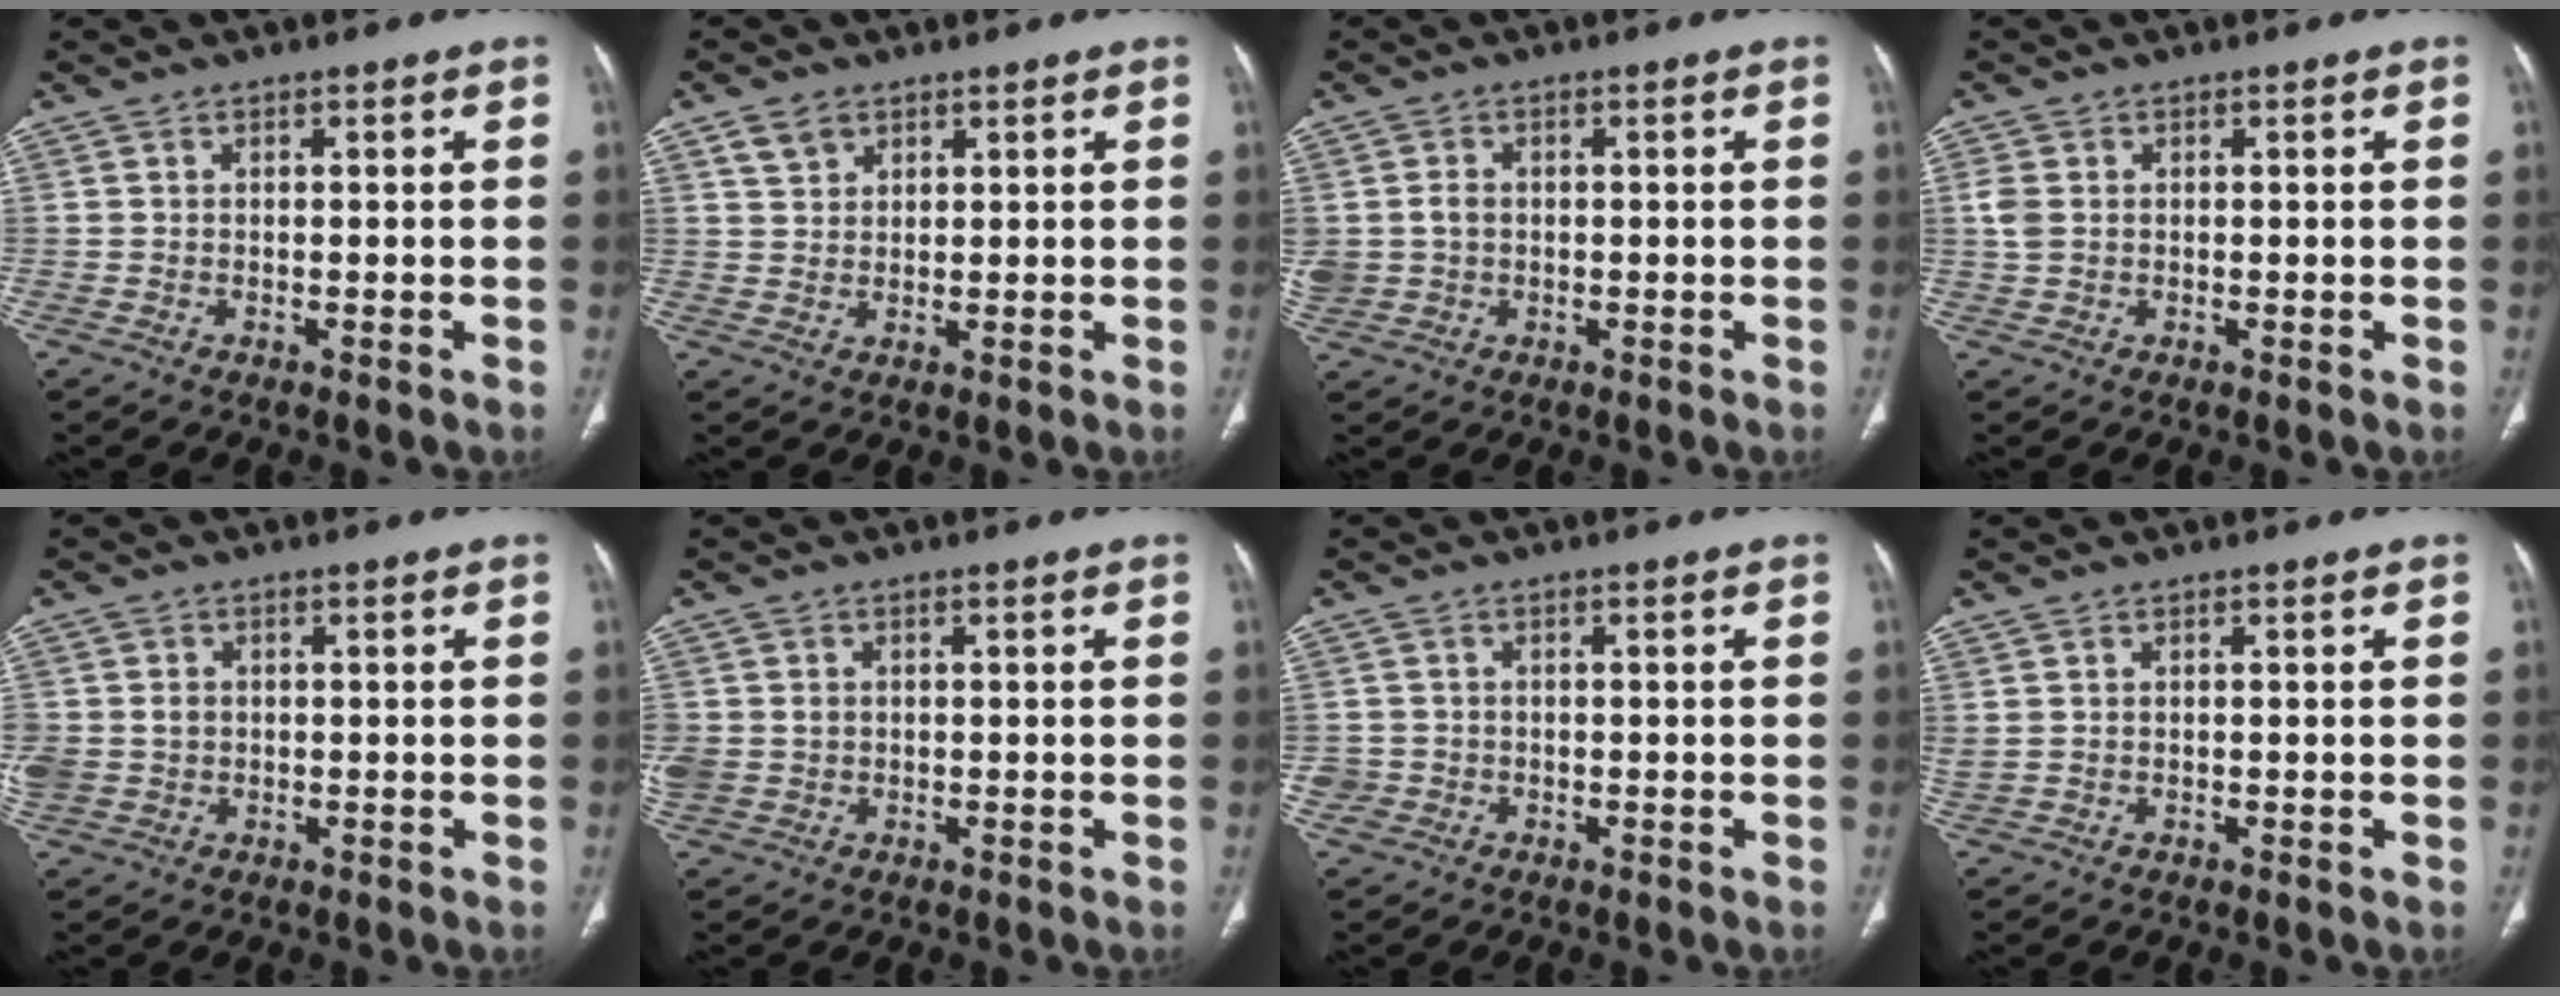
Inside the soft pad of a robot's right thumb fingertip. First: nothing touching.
{"total": 3.6, "force": [2.2, 2.5, 1.4], "torque": [-0.016, -0.008, 0.047]}
{"total": 4.6, "force": [0.2, 3.9, 2.5], "torque": [-0.054, 0.009, 0.011]}
{"total": 2.5, "force": [0.4, 1.9, 1.6], "torque": [-0.042, 0.003, 0.009]}
{"total": 5.2, "force": [0.1, 4.4, 2.8], "torque": [-0.070, 0.008, 0.010]}
{"total": 4.3, "force": [0.1, 3.7, 2.3], "torque": [-0.059, 0.008, 0.012]}
{"total": 2.2, "force": [-0.6, 2.1, 0.3], "torque": [0.003, 0.009, -0.012]}
{"total": 1.0, "force": [0.4, 0.6, 0.7], "torque": [-0.027, 0.002, 0.013]}